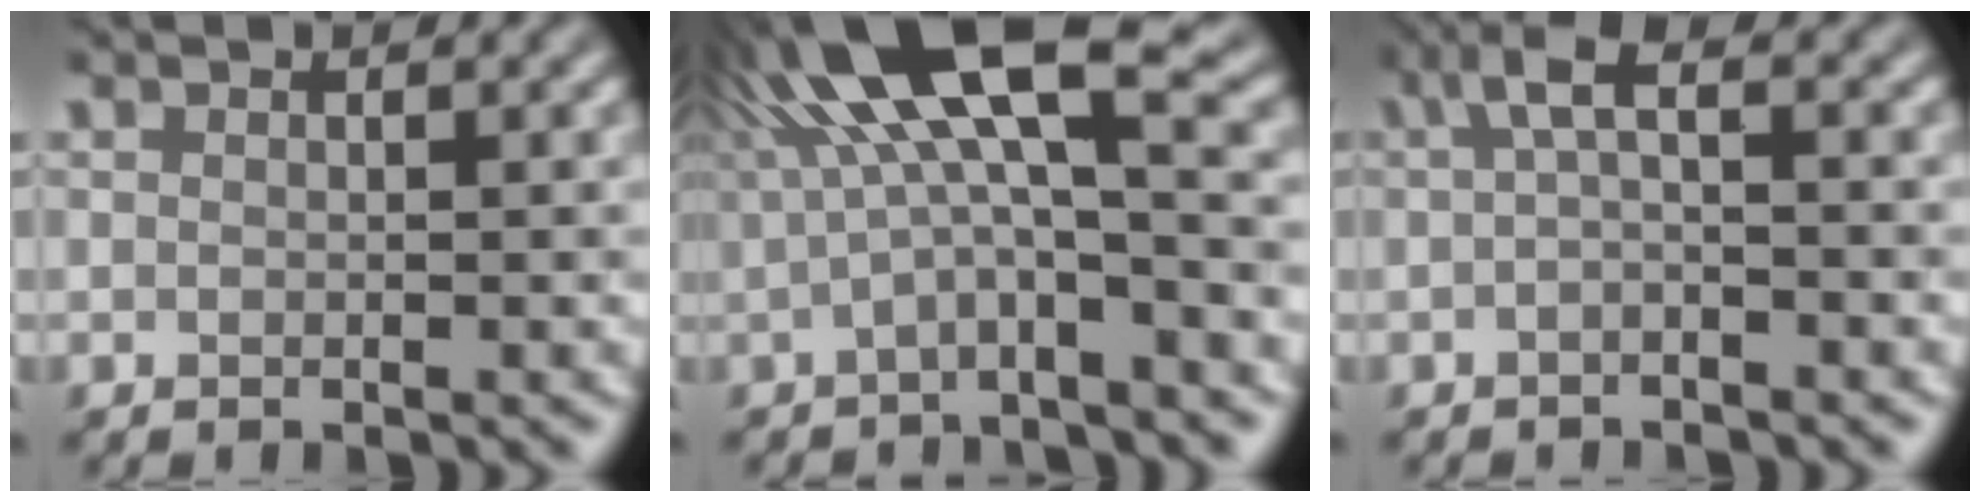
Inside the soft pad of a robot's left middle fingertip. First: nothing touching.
{"total": 10.7, "force": [1.7, 2.9, 10.1], "torque": [-0.174, 0.024, 0.020]}
{"total": 2.3, "force": [0.1, 0.6, 2.3], "torque": [-0.043, 0.007, -0.003]}